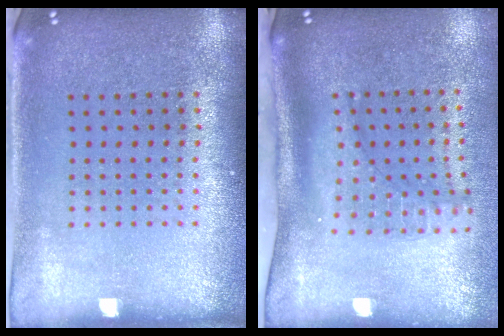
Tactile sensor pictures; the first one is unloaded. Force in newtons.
{"total": 2.3, "press": 1.6, "slide": 1.7}